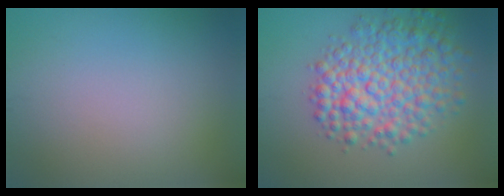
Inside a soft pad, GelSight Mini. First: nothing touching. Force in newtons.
{"total": 7.6, "press": 7.6, "slide": 0.2}